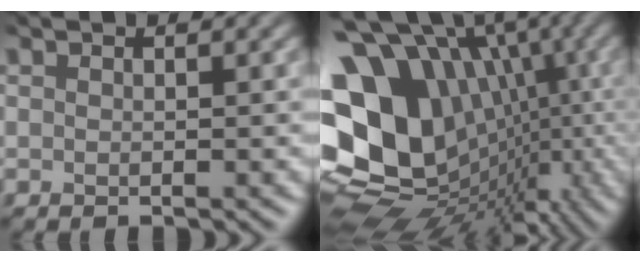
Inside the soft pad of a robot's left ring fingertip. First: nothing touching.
{"total": 17.5, "force": [-0.9, 14.0, 10.5], "torque": [-0.196, -0.012, 0.011]}